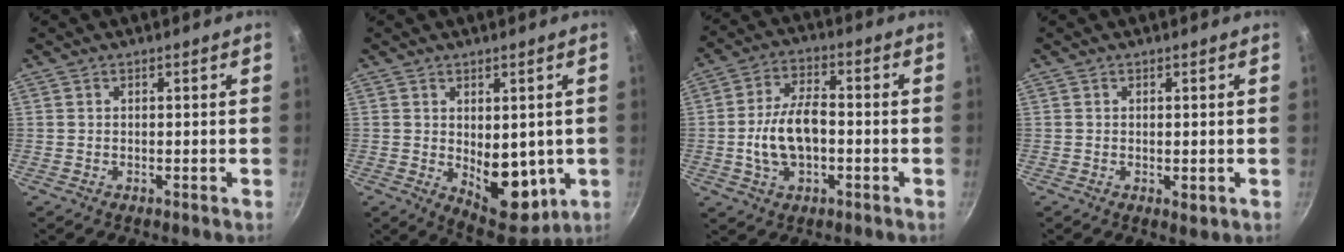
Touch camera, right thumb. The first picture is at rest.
{"total": 11.6, "force": [-0.8, 7.0, 9.3], "torque": [-0.087, -0.026, 0.007]}
{"total": 10.7, "force": [-1.7, 5.9, 8.7], "torque": [-0.156, 0.029, -0.032]}
{"total": 1.6, "force": [-0.2, 0.7, 1.4], "torque": [-0.019, -0.006, -0.002]}